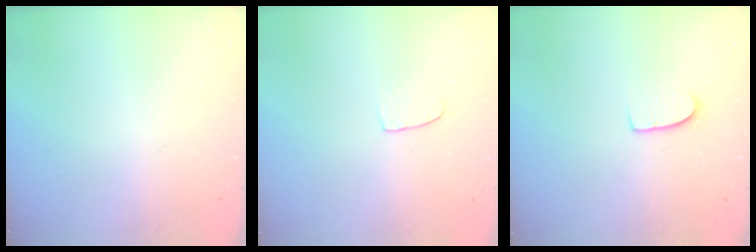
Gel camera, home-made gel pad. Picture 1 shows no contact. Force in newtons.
{"total": 5.9, "press": 5.9, "slide": 0.4}
{"total": 6.8, "press": 6.8, "slide": 0.4}